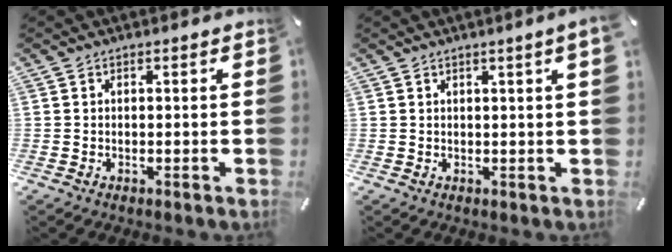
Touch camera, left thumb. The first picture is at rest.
{"total": 2.4, "force": [1.0, -0.1, 2.2], "torque": [-0.040, -0.003, 0.017]}